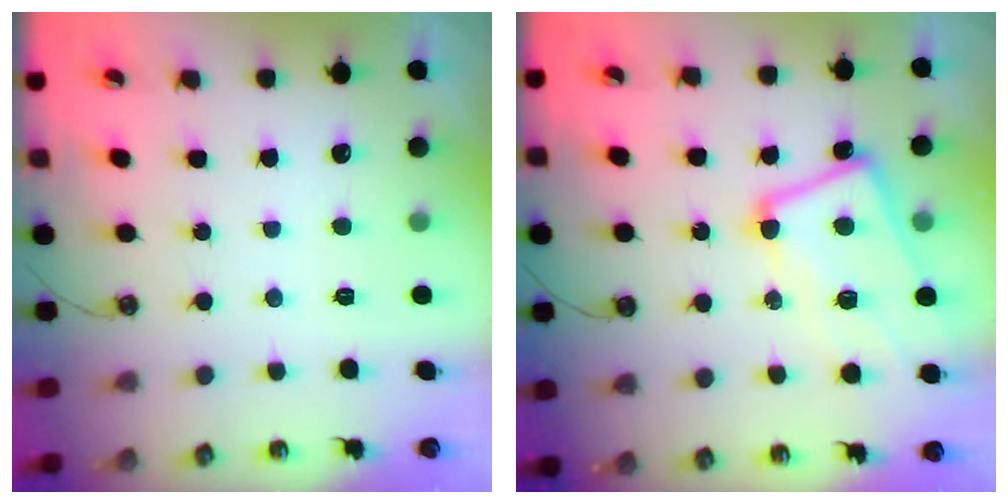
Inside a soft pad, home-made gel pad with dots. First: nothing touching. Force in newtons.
{"total": 6.2, "press": 6.1, "slide": 1.2}